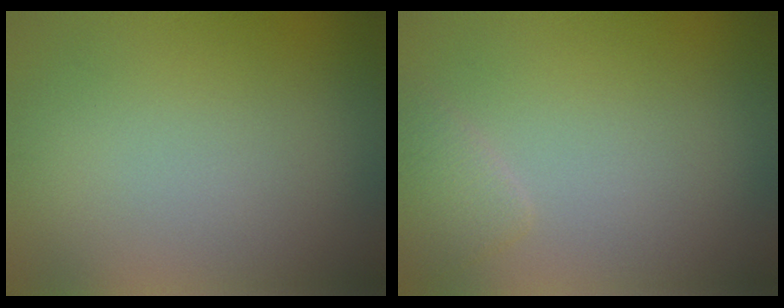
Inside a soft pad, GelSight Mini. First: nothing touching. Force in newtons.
{"total": 1.9, "press": 1.9, "slide": 0.2}